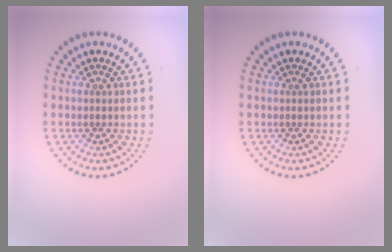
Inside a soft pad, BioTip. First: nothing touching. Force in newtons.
{"total": 0.0}